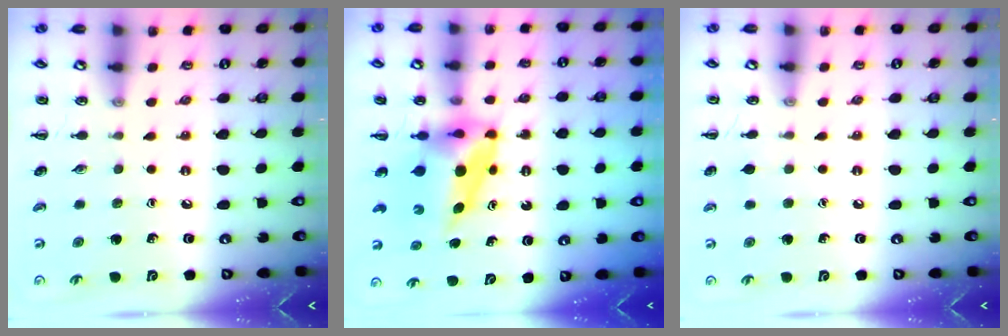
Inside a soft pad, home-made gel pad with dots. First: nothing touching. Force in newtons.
{"total": 6.5, "press": 6.3, "slide": 1.6}
{"total": 4.1, "press": 3.8, "slide": 1.5}